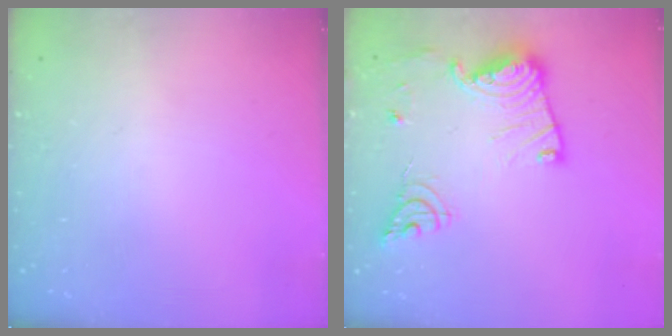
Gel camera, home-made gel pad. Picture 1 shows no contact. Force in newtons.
{"total": 17.8, "press": 17.8, "slide": 1.6}